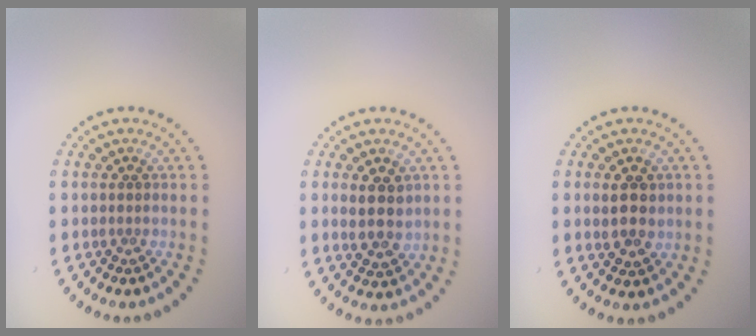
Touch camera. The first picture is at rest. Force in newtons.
{"total": 2.8, "press": 2.7, "slide": 0.8}
{"total": 2.7, "press": 2.7, "slide": 0.6}